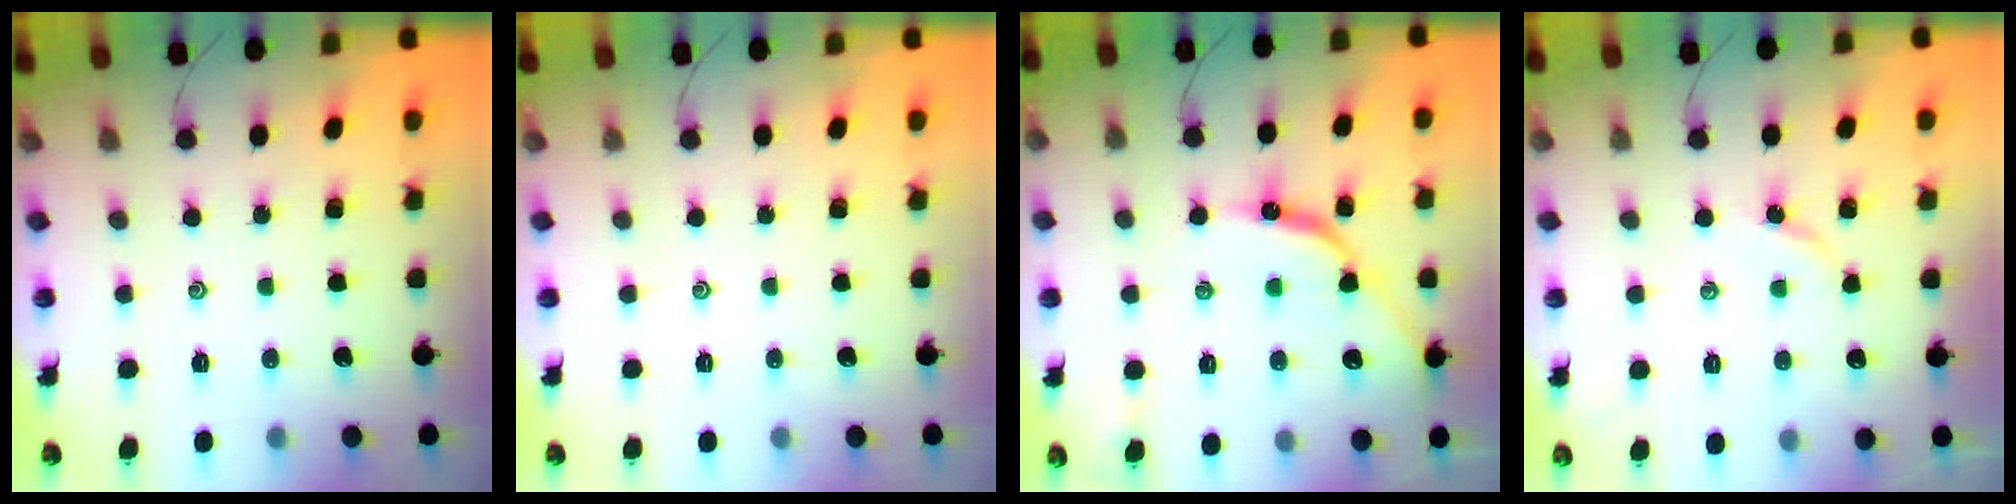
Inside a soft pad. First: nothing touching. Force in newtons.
{"total": 0.0}
{"total": 11.1, "press": 11.1, "slide": 1.0}
{"total": 4.5, "press": 4.4, "slide": 0.4}